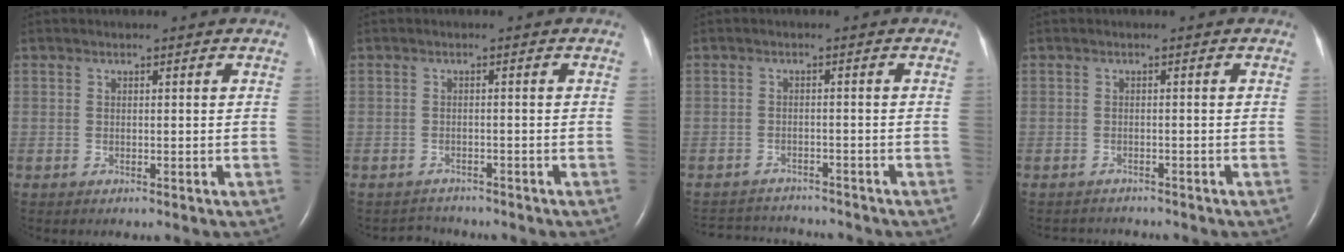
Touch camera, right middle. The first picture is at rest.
{"total": 2.2, "force": [-2.0, 0.5, -0.6], "torque": [0.006, -0.007, -0.031]}
{"total": 7.2, "force": [-7.1, 0.8, 0.8], "torque": [-0.017, 0.003, -0.105]}
{"total": 3.8, "force": [-3.8, 0.3, -0.4], "torque": [0.006, -0.002, -0.054]}